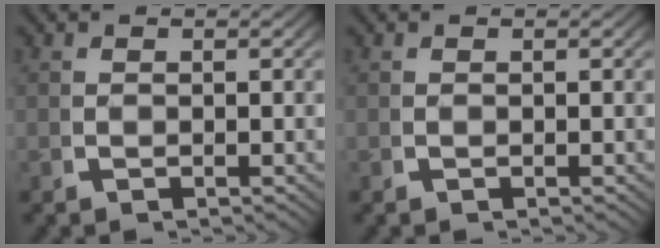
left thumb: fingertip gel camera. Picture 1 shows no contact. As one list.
[{"total": 0.0}]